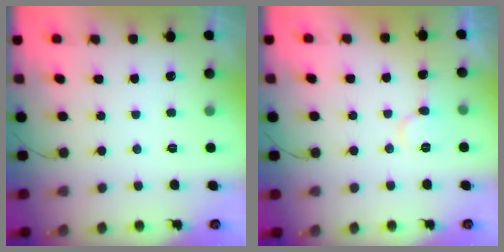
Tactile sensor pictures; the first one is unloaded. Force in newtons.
{"total": 6.9, "press": 6.9, "slide": 0.3}